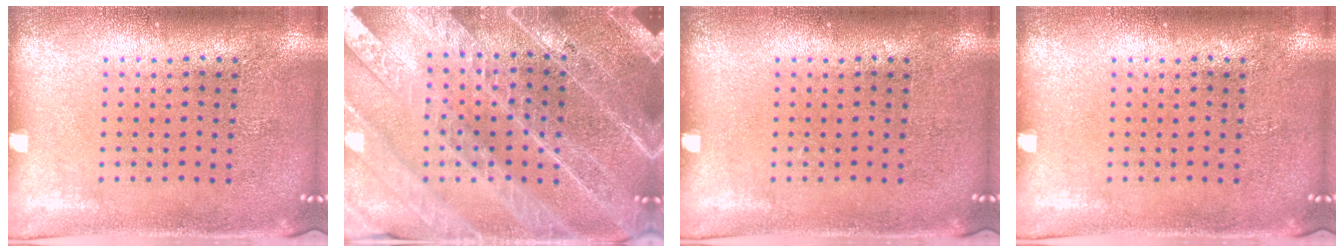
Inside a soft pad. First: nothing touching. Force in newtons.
{"total": 4.3, "press": 3.8, "slide": 1.9}
{"total": 0.0}
{"total": 0.0}